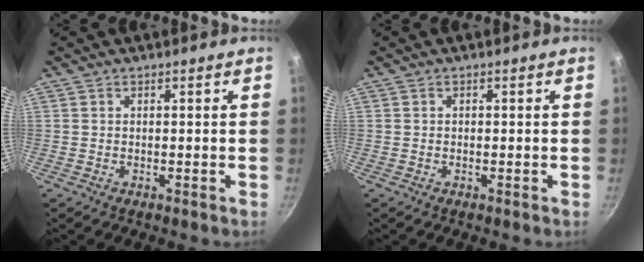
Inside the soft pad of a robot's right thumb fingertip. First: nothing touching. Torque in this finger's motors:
{"motor_torque": [-0.50, -0.14, -0.34, 0.18, 0.04]}